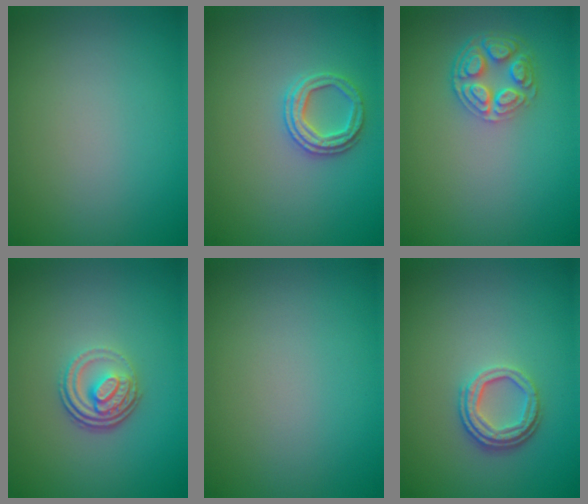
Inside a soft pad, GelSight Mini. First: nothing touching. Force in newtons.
{"total": 2.4, "press": 2.4, "slide": 0.2}
{"total": 4.6, "press": 3.5, "slide": 2.9}
{"total": 3.6, "press": 2.6, "slide": 2.6}
{"total": 0.0}
{"total": 3.3, "press": 2.5, "slide": 2.2}